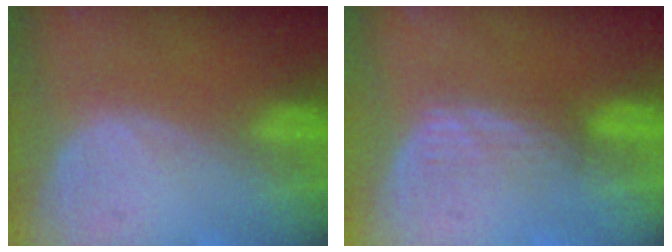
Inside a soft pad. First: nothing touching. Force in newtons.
{"total": 3.1, "press": 2.5, "slide": 1.7}